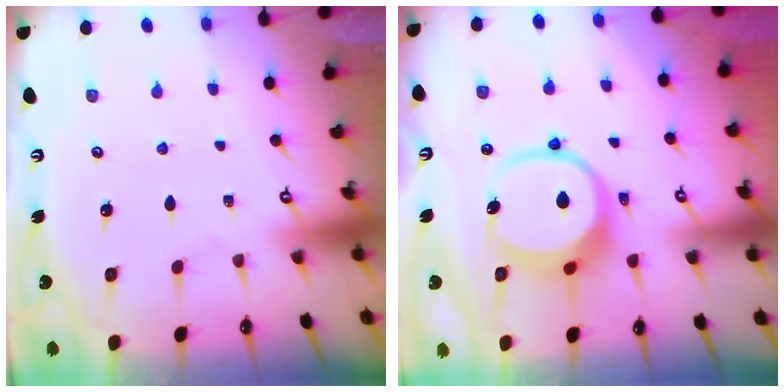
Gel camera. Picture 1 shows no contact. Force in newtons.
{"total": 9.6, "press": 9.5, "slide": 1.3}